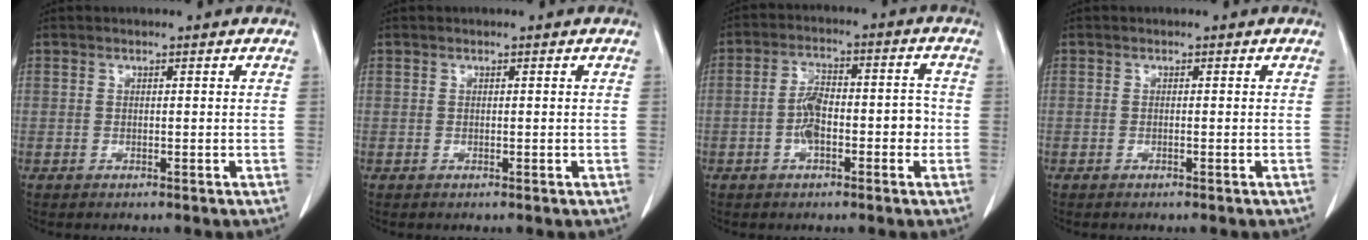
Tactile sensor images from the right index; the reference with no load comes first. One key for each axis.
{"total": 0.0}
{"total": 7.4, "fx": -1.7, "fy": 3.3, "fz": 6.4, "tx": -0.116, "ty": 0.029, "tz": -0.029}
{"total": 0.0}